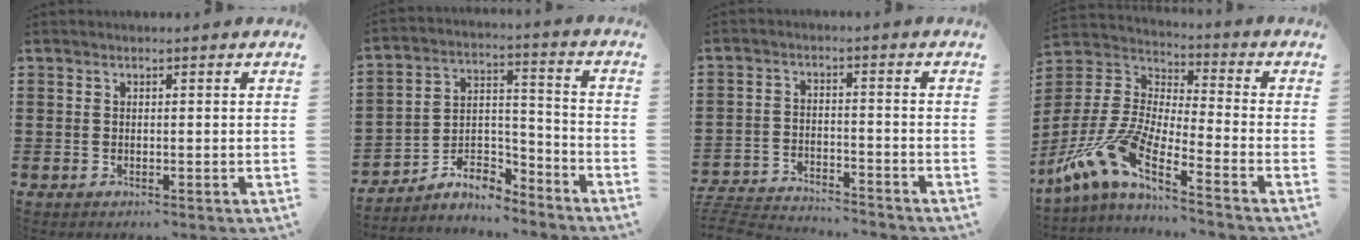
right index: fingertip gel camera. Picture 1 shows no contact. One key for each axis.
{"total": 7.0, "fx": -6.0, "fy": 2.6, "fz": 2.6, "tx": -0.050, "ty": 0.010, "tz": -0.116}
{"total": 4.3, "fx": -4.3, "fy": 0.2, "fz": 0.4, "tx": -0.025, "ty": -0.003, "tz": -0.095}
{"total": 9.8, "fx": -7.2, "fy": 2.1, "fz": 6.3, "tx": -0.173, "ty": -0.016, "tz": -0.156}